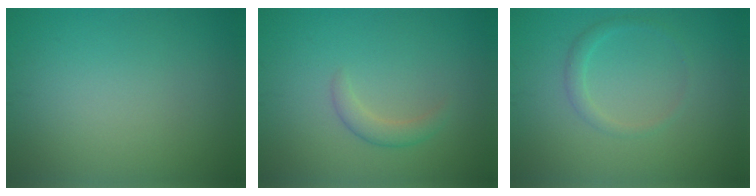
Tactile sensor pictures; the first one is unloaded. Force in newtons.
{"total": 1.7, "press": 1.7, "slide": 0.1}
{"total": 1.3, "press": 1.3, "slide": 0.0}